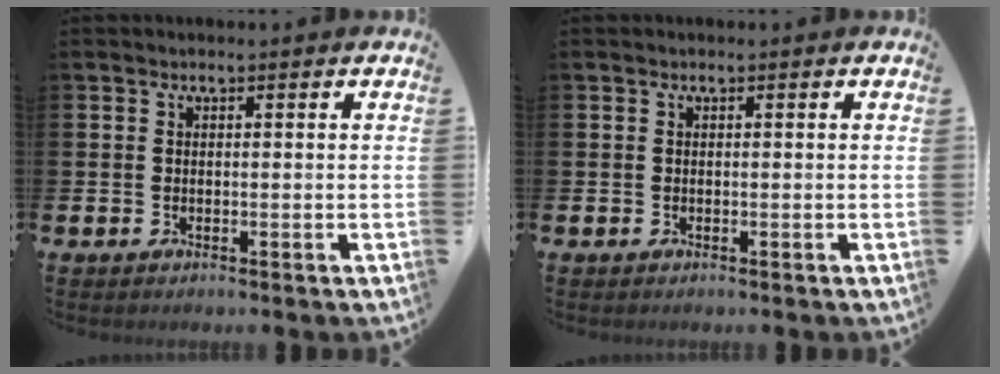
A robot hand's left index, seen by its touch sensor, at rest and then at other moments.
{"total": 0.0}